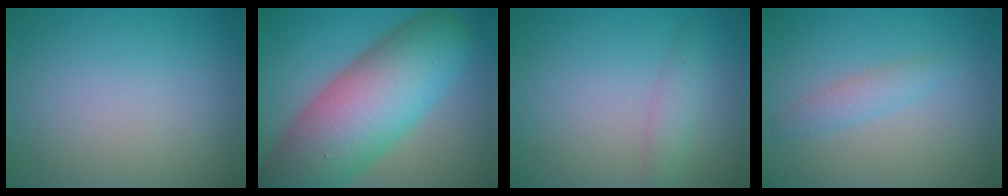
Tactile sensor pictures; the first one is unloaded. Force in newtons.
{"total": 13.2, "press": 13.2, "slide": 0.4}
{"total": 1.7, "press": 1.7, "slide": 0.1}
{"total": 1.6, "press": 1.6, "slide": 0.1}